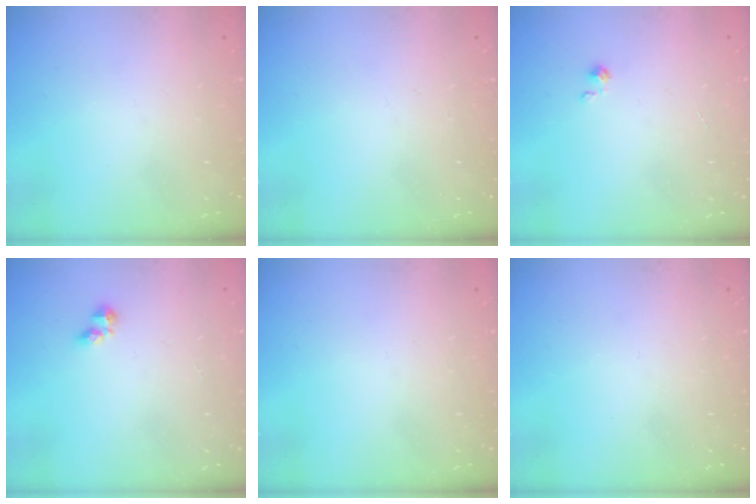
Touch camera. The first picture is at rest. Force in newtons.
{"total": 0.0}
{"total": 0.0}
{"total": 2.6, "press": 2.5, "slide": 0.5}
{"total": 0.0}
{"total": 0.0}